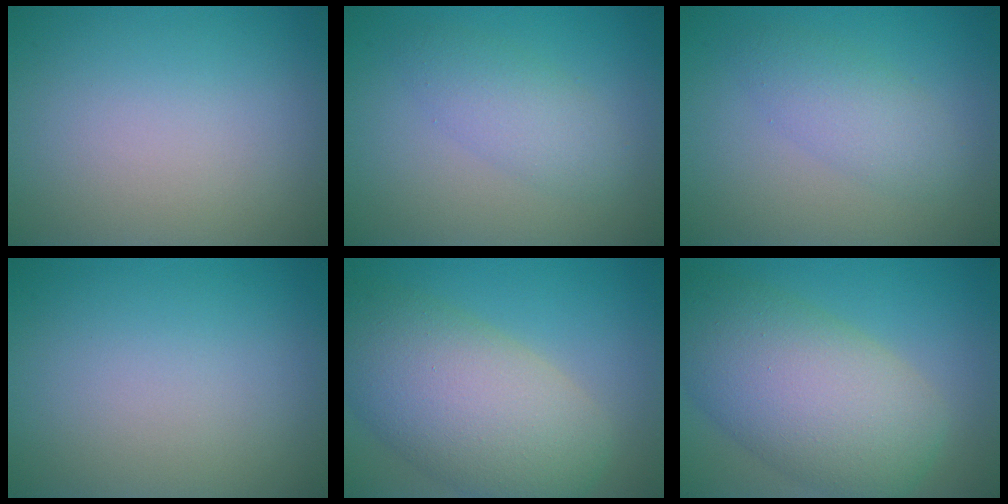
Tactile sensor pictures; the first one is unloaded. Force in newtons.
{"total": 2.9, "press": 2.8, "slide": 0.2}
{"total": 2.9, "press": 2.8, "slide": 0.2}
{"total": 0.0}
{"total": 10.1, "press": 10.0, "slide": 0.7}
{"total": 10.0, "press": 10.0, "slide": 0.4}